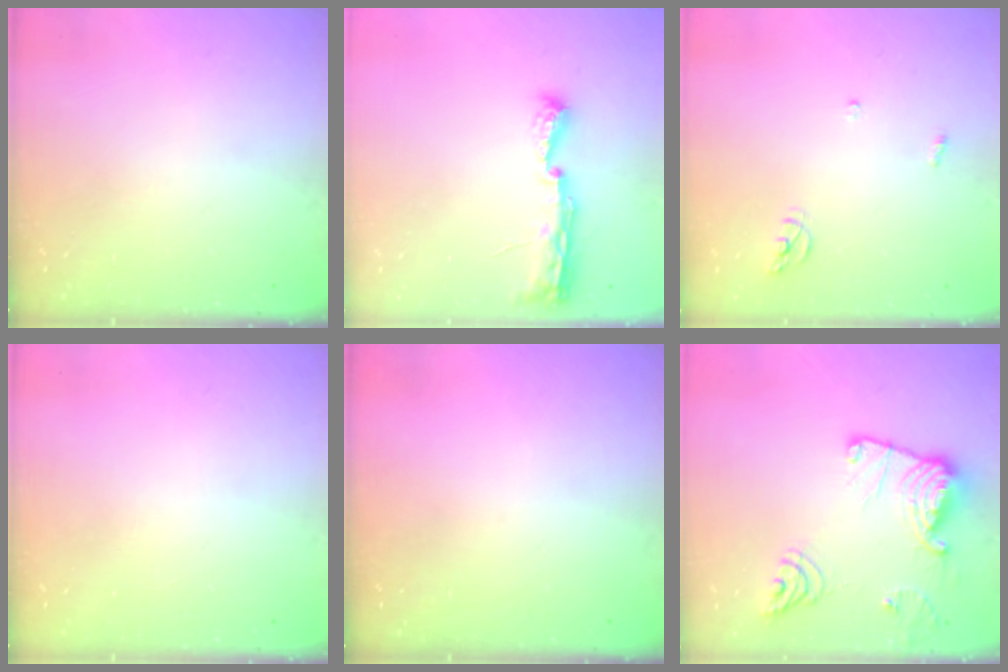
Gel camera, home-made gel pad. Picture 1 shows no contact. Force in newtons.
{"total": 10.2, "press": 8.9, "slide": 5.1}
{"total": 5.6, "press": 5.6, "slide": 0.4}
{"total": 0.0}
{"total": 0.0}
{"total": 16.6, "press": 16.5, "slide": 1.8}